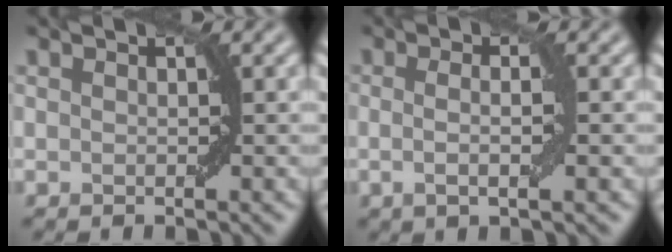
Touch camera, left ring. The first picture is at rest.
{"total": 2.8, "force": [-0.1, 0.6, 2.8], "torque": [-0.045, -0.001, -0.009]}